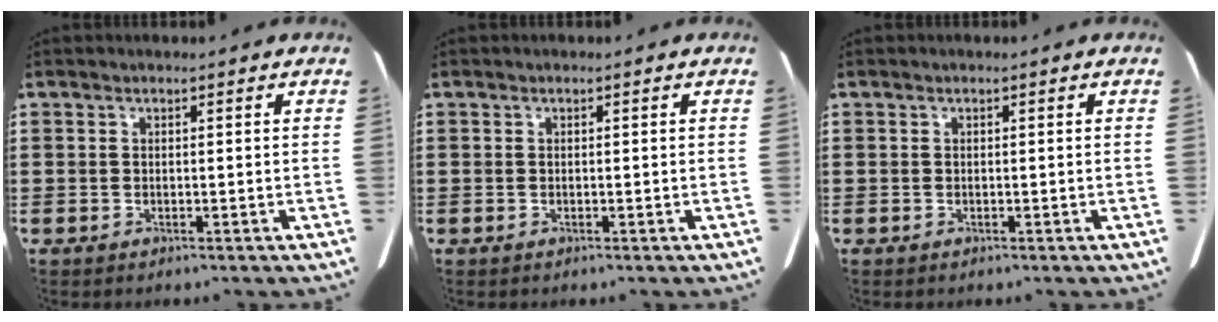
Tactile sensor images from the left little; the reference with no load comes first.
{"total": 0.0}
{"total": 0.0}